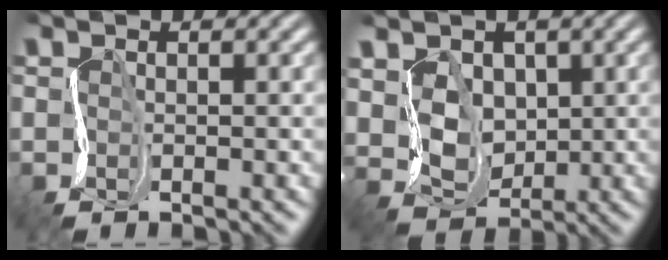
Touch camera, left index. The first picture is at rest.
{"total": 3.8, "force": [1.7, 3.1, 1.4], "torque": [-0.047, -0.001, 0.045]}